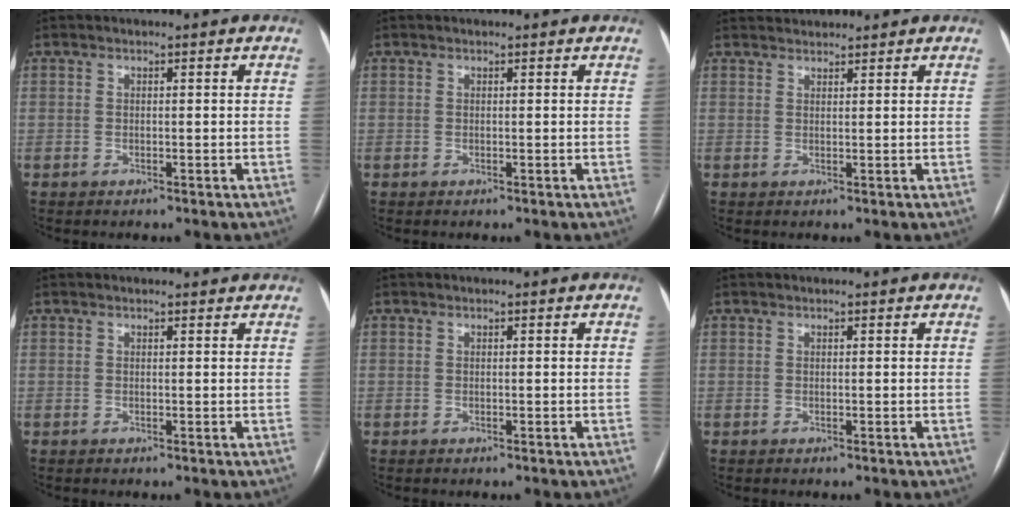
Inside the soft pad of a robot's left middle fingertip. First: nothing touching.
{"total": 1.0, "force": [0.9, 0.2, 0.2], "torque": [-0.006, 0.018, 0.013]}
{"total": 3.2, "force": [3.2, 0.4, 0.1], "torque": [-0.005, 0.030, 0.057]}
{"total": 1.9, "force": [1.8, 0.4, 0.2], "torque": [-0.009, 0.010, 0.018]}
{"total": 0.0}
{"total": 0.7, "force": [0.6, 0.1, 0.2], "torque": [-0.002, 0.014, 0.012]}